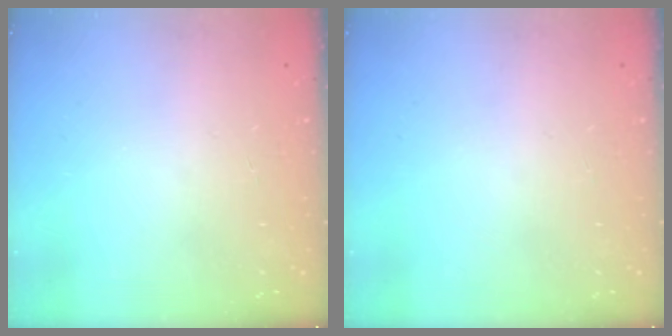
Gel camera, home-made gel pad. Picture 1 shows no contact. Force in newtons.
{"total": 0.0}